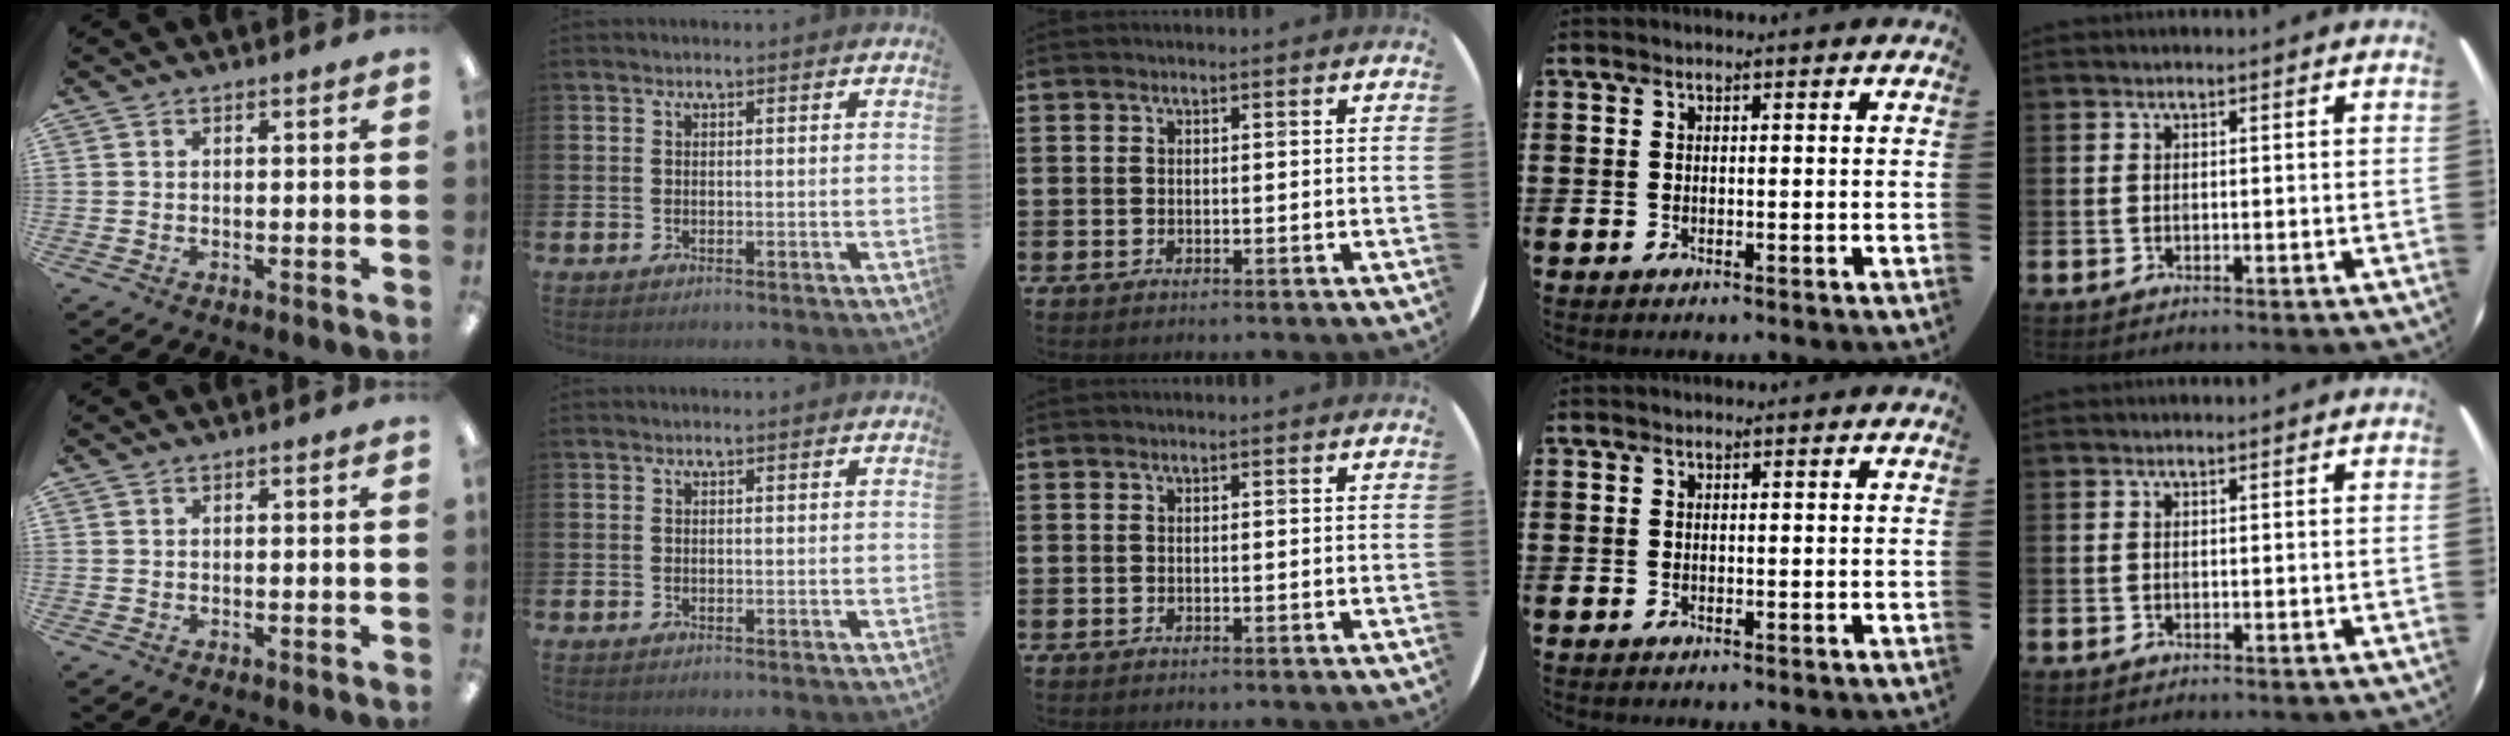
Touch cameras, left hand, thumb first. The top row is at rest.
{}